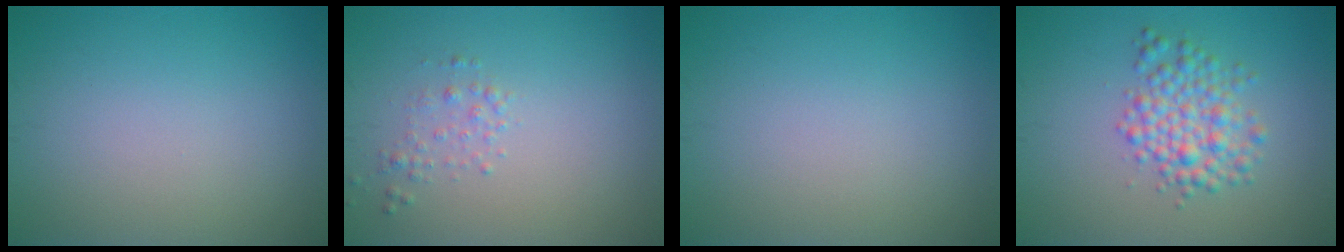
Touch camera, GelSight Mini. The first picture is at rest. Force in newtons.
{"total": 1.0, "press": 1.0, "slide": 0.0}
{"total": 0.0}
{"total": 3.8, "press": 3.8, "slide": 0.0}